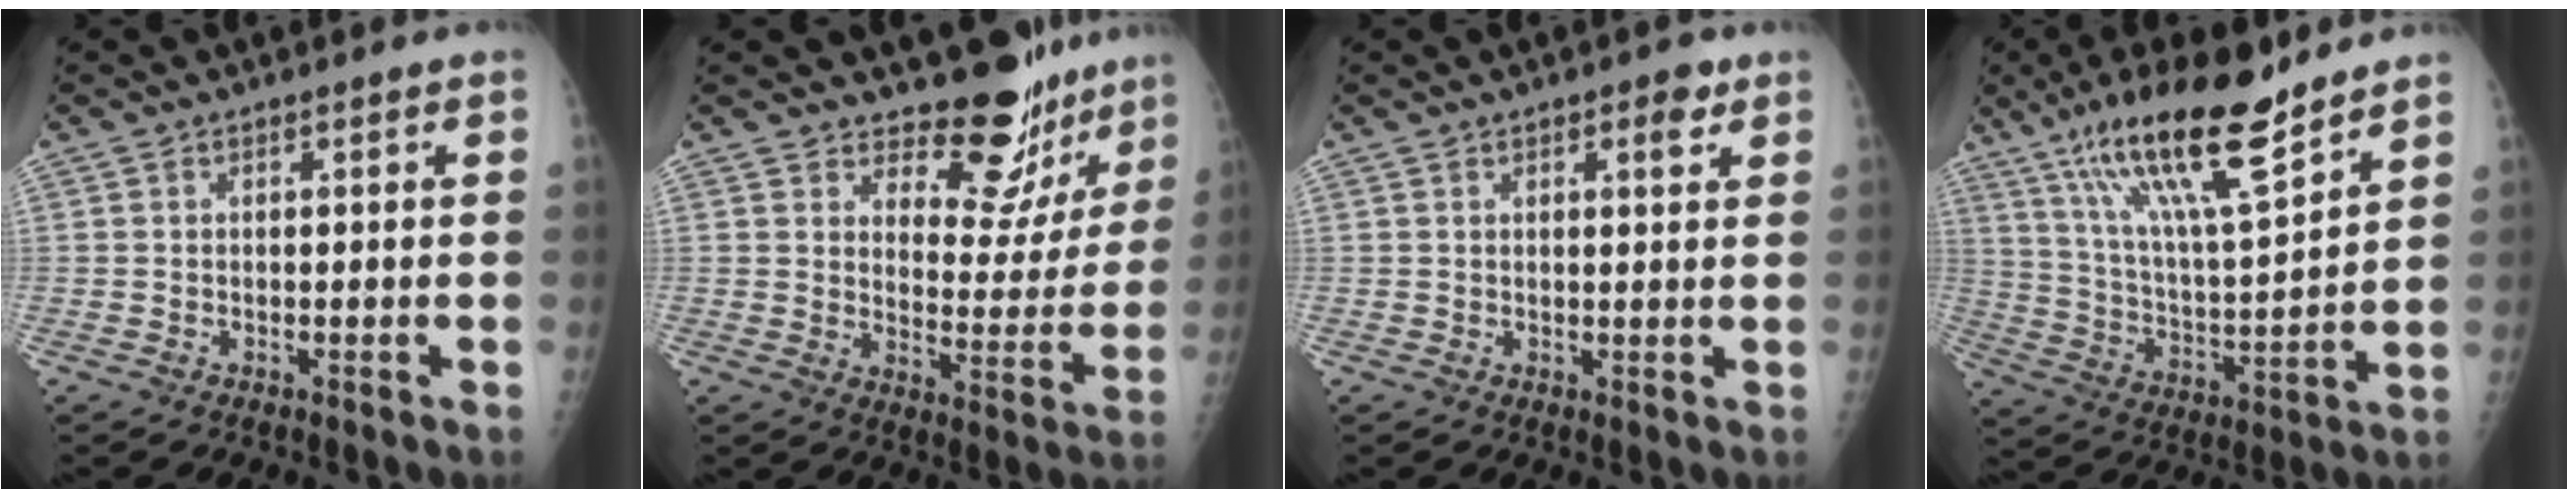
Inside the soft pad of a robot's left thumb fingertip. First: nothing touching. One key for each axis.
{"total": 12.8, "fx": 10.8, "fy": 5.9, "fz": 3.5, "tx": 0.002, "ty": -0.094, "tz": 0.143}
{"total": 3.2, "fx": 1.8, "fy": 1.2, "fz": 2.4, "tx": -0.023, "ty": -0.005, "tz": 0.021}
{"total": 19.3, "fx": 13.5, "fy": 3.7, "fz": 13.3, "tx": -0.221, "ty": -0.062, "tz": 0.246}